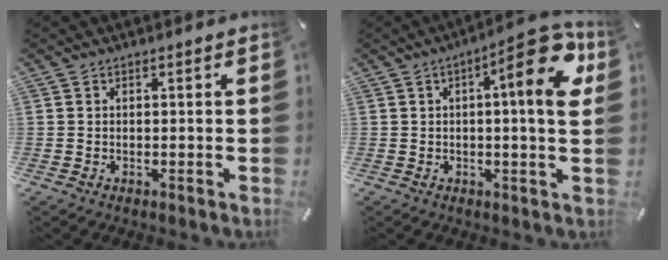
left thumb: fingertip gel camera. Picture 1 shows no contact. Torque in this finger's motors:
{"motor_torque": [0.72, 0.26, 0.56, 0.22, 0.09]}